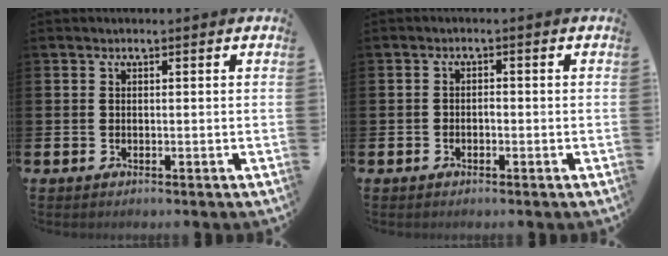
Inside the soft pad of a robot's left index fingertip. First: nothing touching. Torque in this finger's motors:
{"motor_torque": [0.02, -0.01, -0.02, 0.00]}